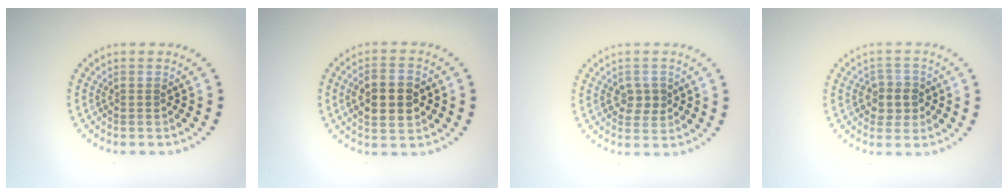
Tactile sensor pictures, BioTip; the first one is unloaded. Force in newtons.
{"total": 5.0, "press": 5.0, "slide": 0.3}
{"total": 2.1, "press": 2.1, "slide": 0.5}
{"total": 2.6, "press": 2.4, "slide": 1.0}